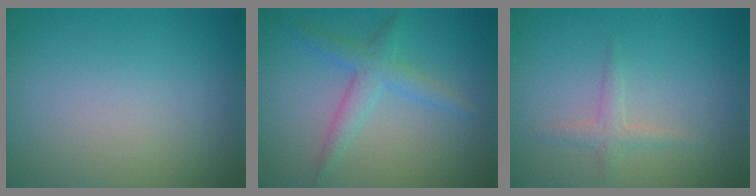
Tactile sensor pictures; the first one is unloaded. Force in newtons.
{"total": 2.4, "press": 2.4, "slide": 0.1}
{"total": 1.3, "press": 1.3, "slide": 0.1}